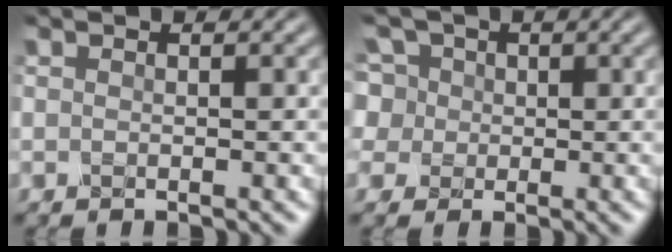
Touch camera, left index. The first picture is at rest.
{"total": 7.4, "force": [2.7, 6.1, 3.2], "torque": [-0.060, 0.034, 0.015]}